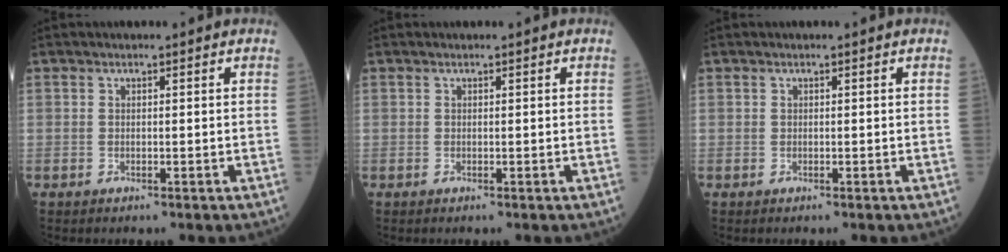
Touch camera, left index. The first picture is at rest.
{"total": 0.0}
{"total": 0.0}